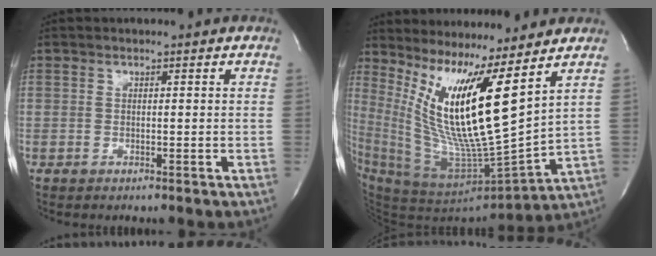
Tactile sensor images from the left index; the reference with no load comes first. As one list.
[{"total": 16.1, "force": [8.0, -0.1, 14.0], "torque": [-0.274, -0.030, 0.152]}]